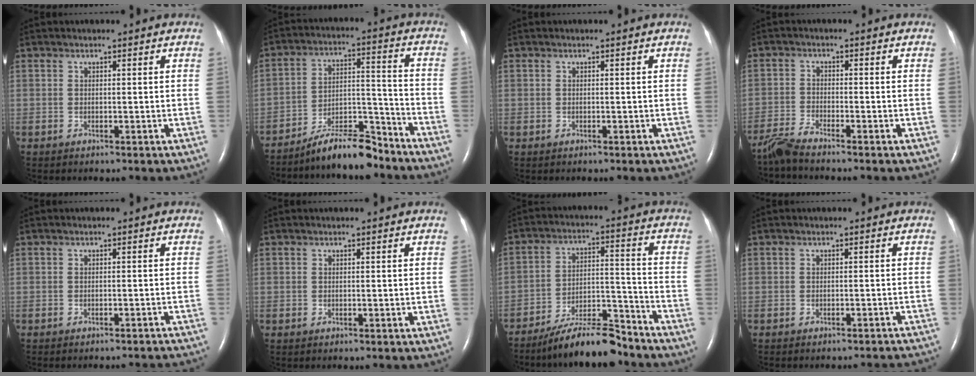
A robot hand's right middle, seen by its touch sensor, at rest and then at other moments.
{"total": 9.8, "force": [-8.9, 1.7, 4.0], "torque": [-0.060, 0.024, -0.150]}
{"total": 0.0}
{"total": 3.5, "force": [-3.3, -0.4, 1.2], "torque": [-0.035, -0.018, -0.071]}
{"total": 7.3, "force": [-7.2, 0.7, 1.5], "torque": [-0.015, -0.003, -0.068]}
{"total": 0.0}
{"total": 11.1, "force": [-9.7, 1.8, 5.0], "torque": [-0.080, 0.013, -0.165]}
{"total": 7.2, "force": [-7.0, 0.6, 1.4], "torque": [-0.013, -0.002, -0.066]}